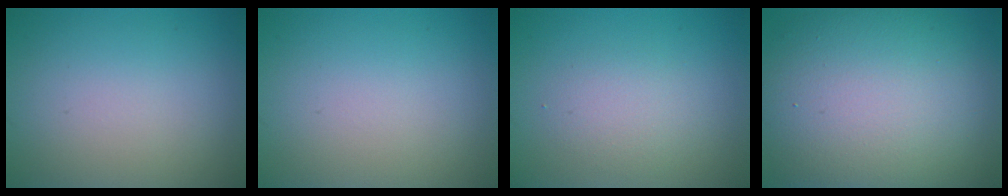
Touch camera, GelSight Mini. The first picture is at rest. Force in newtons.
{"total": 0.0}
{"total": 2.1, "press": 2.1, "slide": 0.0}
{"total": 14.9, "press": 14.9, "slide": 1.1}